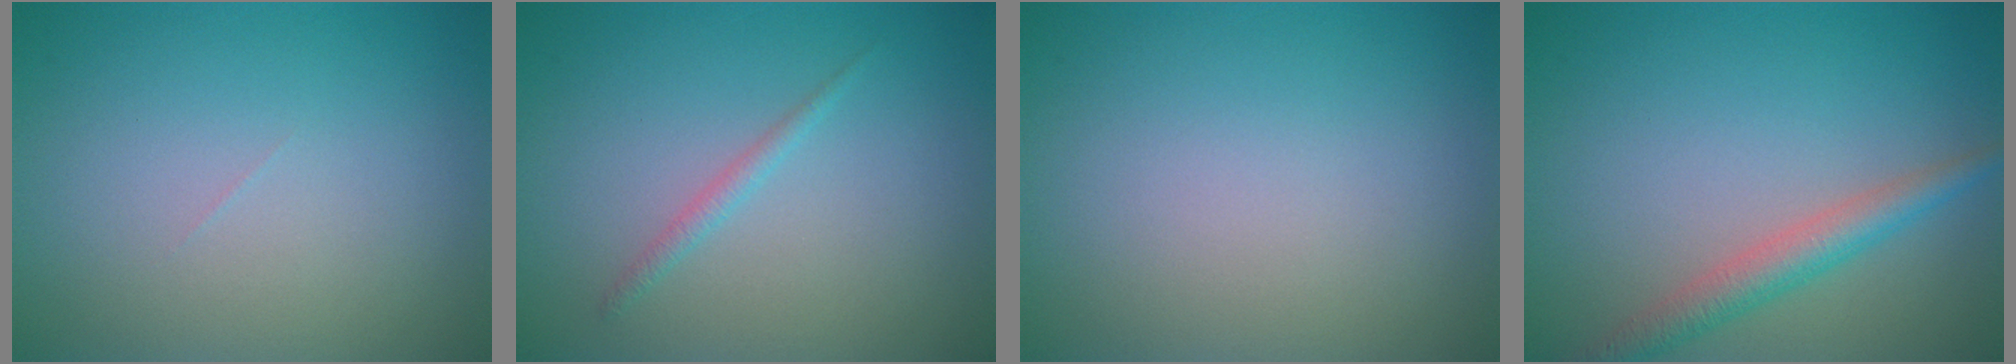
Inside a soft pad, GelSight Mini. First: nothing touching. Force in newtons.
{"total": 1.0, "press": 1.0, "slide": 0.1}
{"total": 0.0}
{"total": 3.0, "press": 3.0, "slide": 0.1}